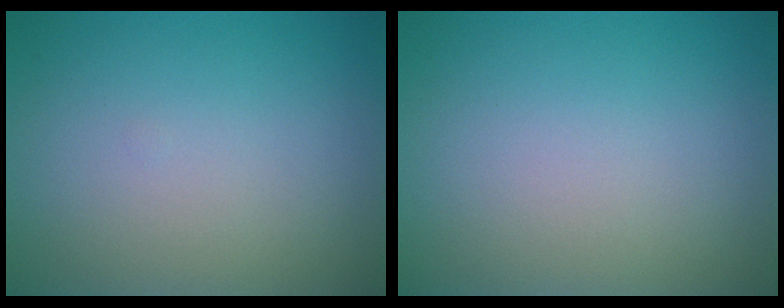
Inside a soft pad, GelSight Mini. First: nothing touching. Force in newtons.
{"total": 0.0}